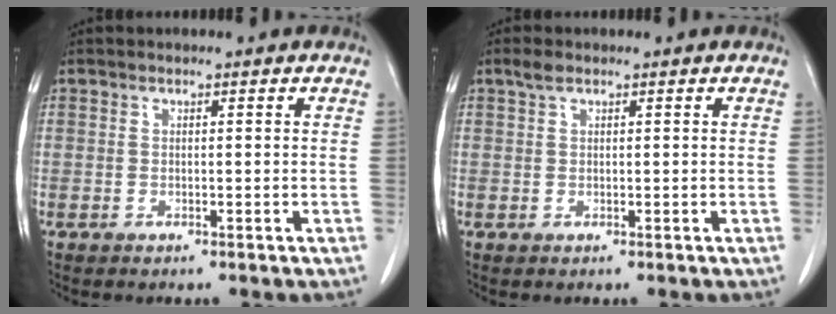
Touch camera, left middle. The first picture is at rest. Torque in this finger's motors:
{"motor_torque": [0.28, -0.17, -0.24, -0.02]}